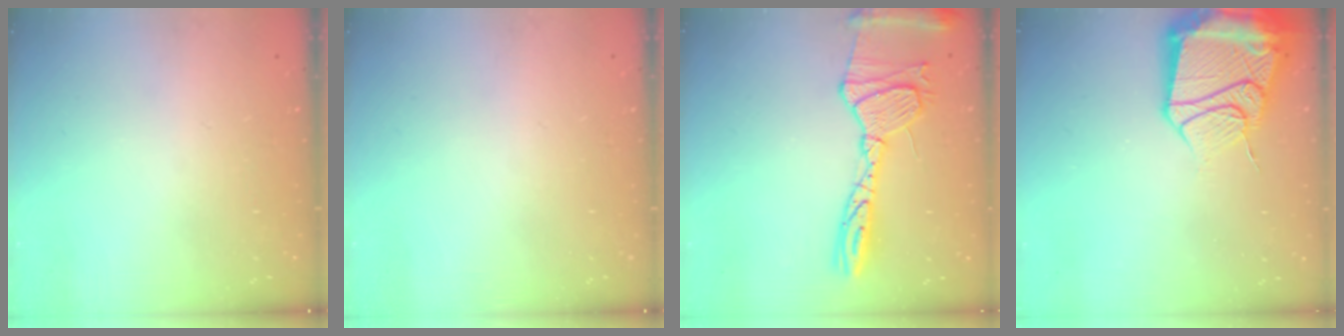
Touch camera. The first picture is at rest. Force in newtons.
{"total": 0.0}
{"total": 17.8, "press": 17.7, "slide": 1.5}
{"total": 20.6, "press": 20.5, "slide": 2.3}